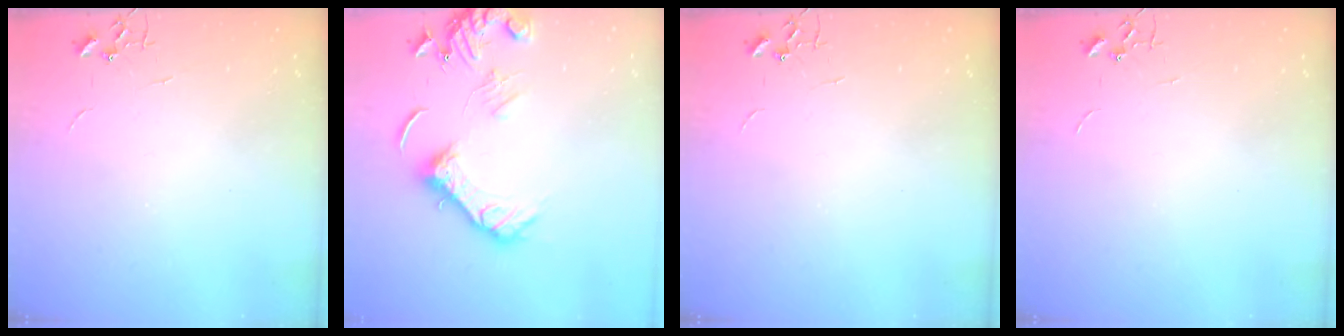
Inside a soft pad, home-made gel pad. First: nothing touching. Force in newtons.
{"total": 14.2, "press": 14.1, "slide": 2.0}
{"total": 0.0}
{"total": 0.0}